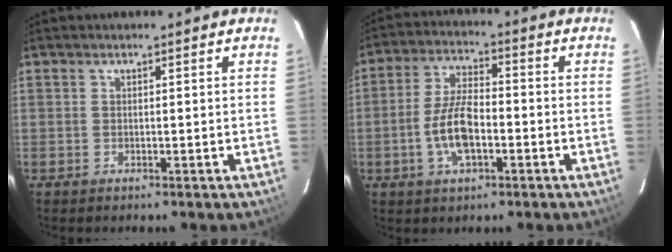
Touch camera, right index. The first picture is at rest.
{"total": 8.9, "force": [-2.7, 3.6, 7.7], "torque": [-0.157, 0.005, -0.050]}